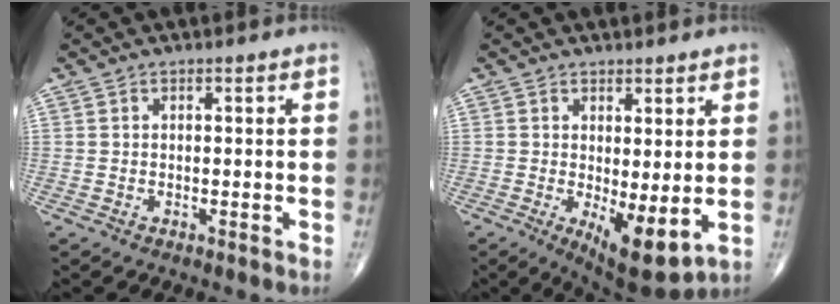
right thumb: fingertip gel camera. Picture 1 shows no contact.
{"total": 8.6, "force": [-1.0, 3.2, 7.9], "torque": [-0.117, -0.025, -0.003]}